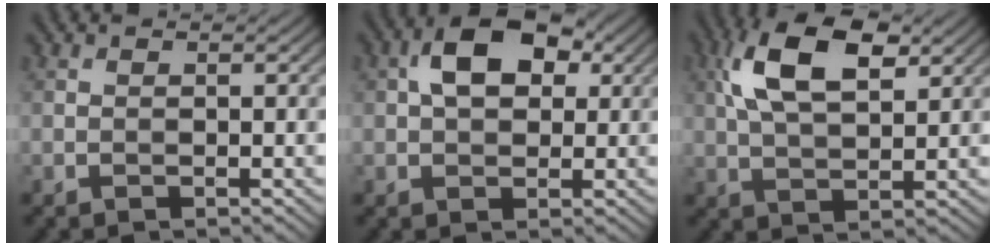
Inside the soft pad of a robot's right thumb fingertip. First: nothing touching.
{"total": 7.2, "force": [2.0, 4.5, 5.2], "torque": [-0.090, 0.013, 0.025]}
{"total": 10.4, "force": [4.1, 4.8, 8.3], "torque": [-0.180, 0.019, 0.075]}